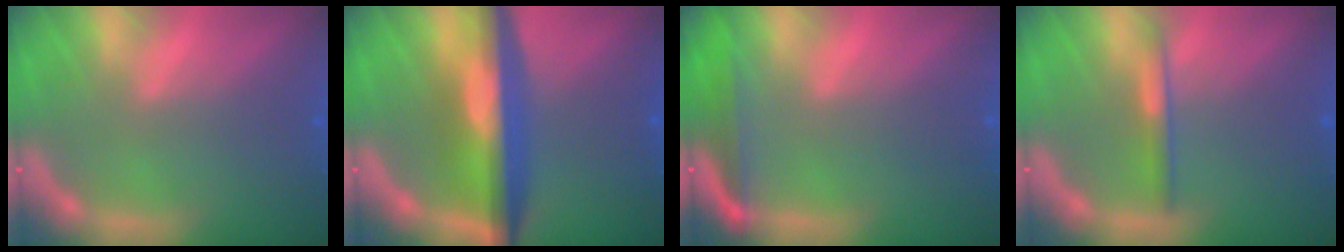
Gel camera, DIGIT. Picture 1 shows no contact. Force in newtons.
{"total": 8.5}
{"total": 3.5}
{"total": 2.0}